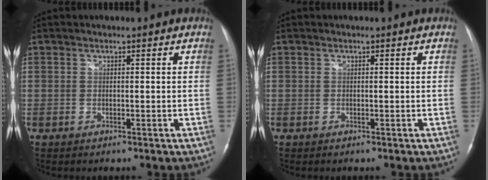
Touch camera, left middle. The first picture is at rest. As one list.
[{"total": 0.0}]